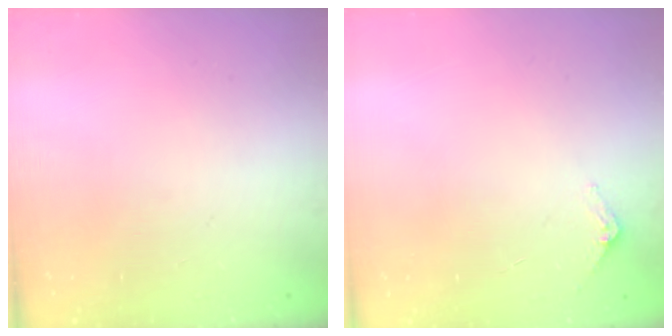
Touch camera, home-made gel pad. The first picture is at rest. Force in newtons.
{"total": 2.9, "press": 2.9, "slide": 0.2}